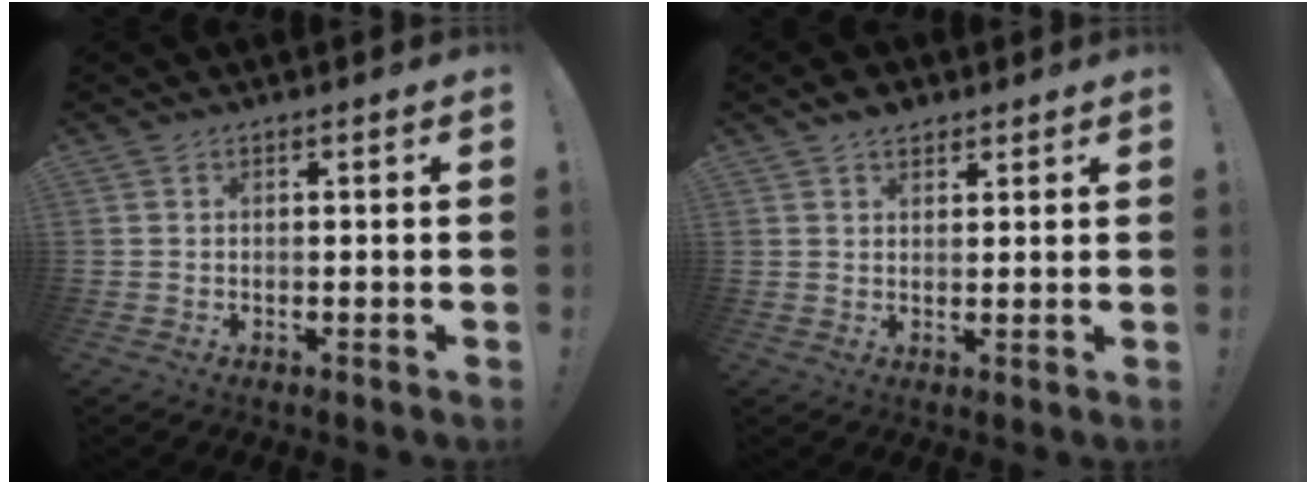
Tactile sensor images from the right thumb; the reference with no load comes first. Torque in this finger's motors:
{"motor_torque": [-0.28, 0.22, 0.36, 0.16, -0.06]}